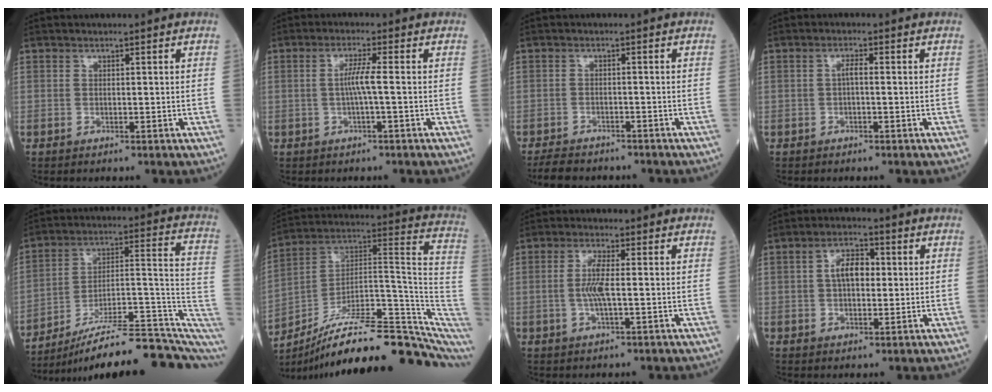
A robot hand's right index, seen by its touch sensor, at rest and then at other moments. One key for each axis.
{"total": 3.2, "fx": -0.3, "fy": -0.4, "fz": 3.2, "tx": -0.061, "ty": 0.003, "tz": -0.005}
{"total": 6.7, "fx": -5.9, "fy": 2.0, "fz": 2.4, "tx": -0.040, "ty": -0.009, "tz": -0.089}
{"total": 1.6, "fx": -0.1, "fy": 0.3, "fz": 1.5, "tx": -0.028, "ty": 0.004, "tz": -0.004}
{"total": 23.0, "fx": -16.9, "fy": 4.0, "fz": 15.1, "tx": -0.160, "ty": 0.037, "tz": -0.250}
{"total": 25.4, "fx": -18.3, "fy": 5.9, "fz": 16.6, "tx": -0.183, "ty": 0.048, "tz": -0.277}
{"total": 4.4, "fx": -0.2, "fy": 0.5, "fz": 4.4, "tx": -0.095, "ty": -0.002, "tz": -0.005}
{"total": 5.6, "fx": 0.7, "fy": 2.9, "fz": 4.8, "tx": -0.090, "ty": 0.014, "tz": 0.011}